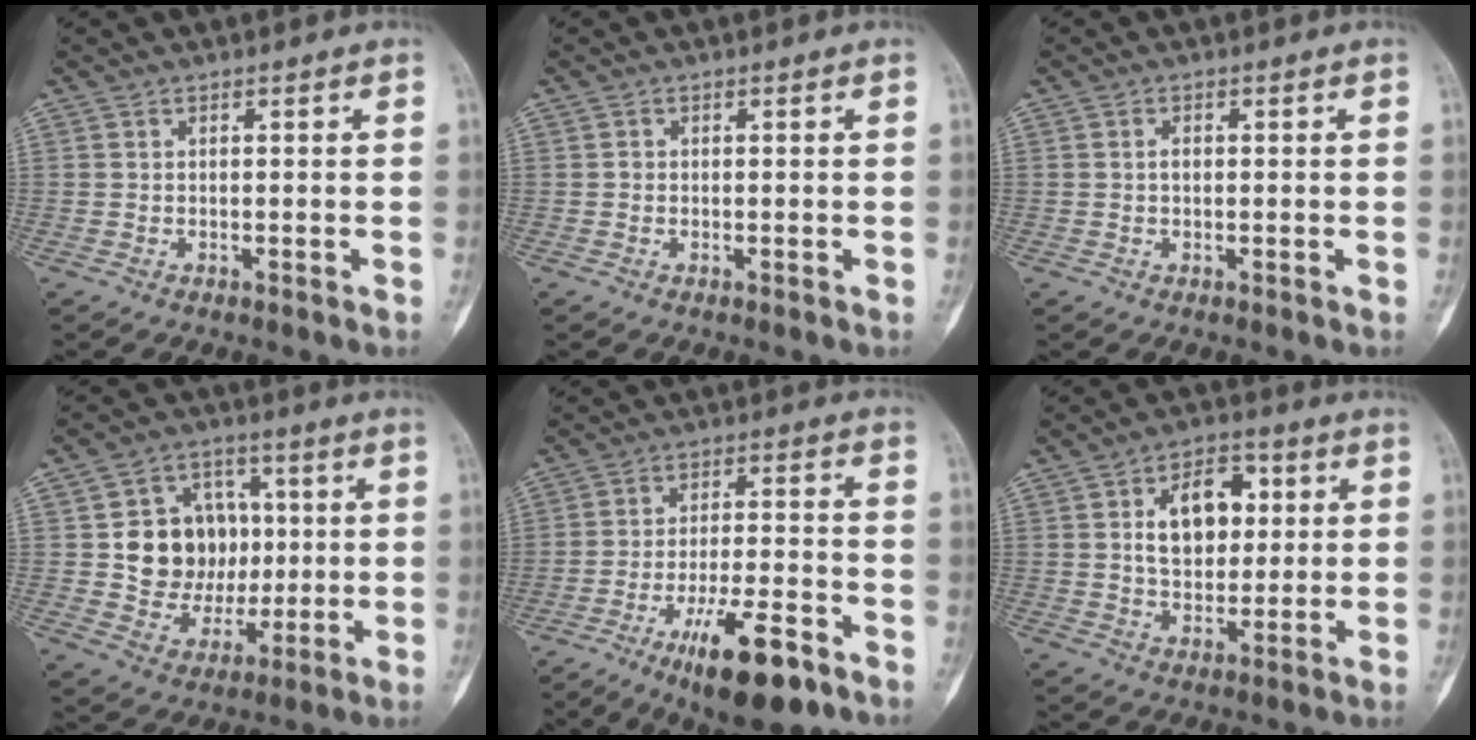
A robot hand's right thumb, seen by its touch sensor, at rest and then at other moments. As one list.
[{"total": 0.6, "force": [0.0, 0.6, 0.2], "torque": [0.003, 0.003, 0.000]}, {"total": 1.1, "force": [0.1, 0.7, 0.8], "torque": [-0.011, 0.003, 0.000]}, {"total": 14.4, "force": [1.5, 12.1, 7.7], "torque": [-0.062, 0.009, 0.037]}, {"total": 14.7, "force": [-8.5, 4.3, 11.1], "torque": [-0.181, 0.047, -0.134]}, {"total": 12.2, "force": [2.6, 8.0, 8.9], "torque": [-0.101, 0.003, 0.040]}]